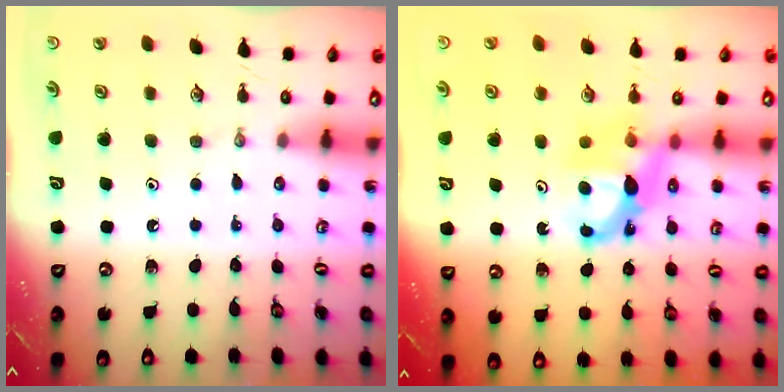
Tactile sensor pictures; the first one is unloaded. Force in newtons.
{"total": 8.2, "press": 8.2, "slide": 0.2}